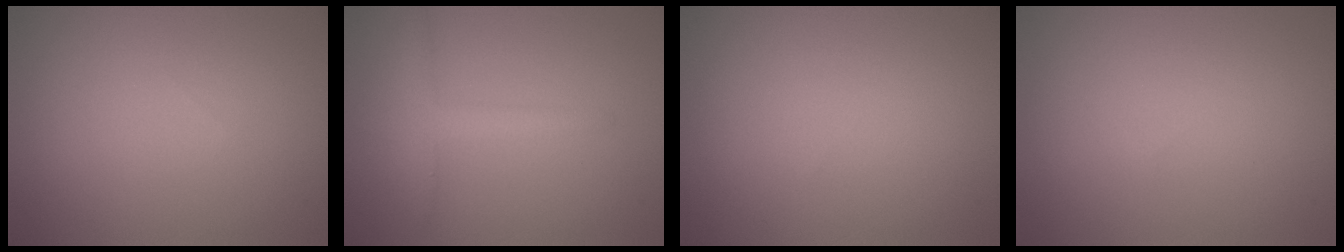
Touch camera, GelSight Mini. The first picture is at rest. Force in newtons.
{"total": 2.4, "press": 2.4, "slide": 0.2}
{"total": 0.0}
{"total": 0.0}